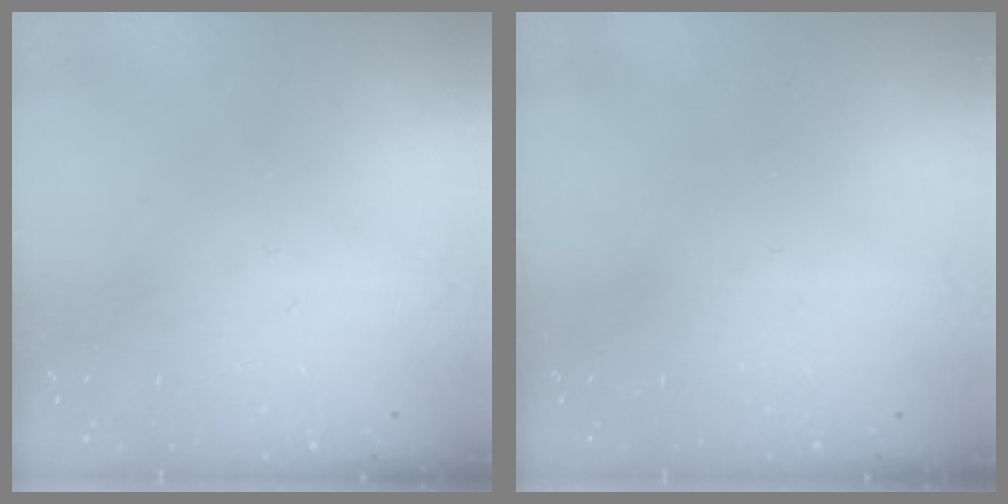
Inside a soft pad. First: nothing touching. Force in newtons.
{"total": 0.0}